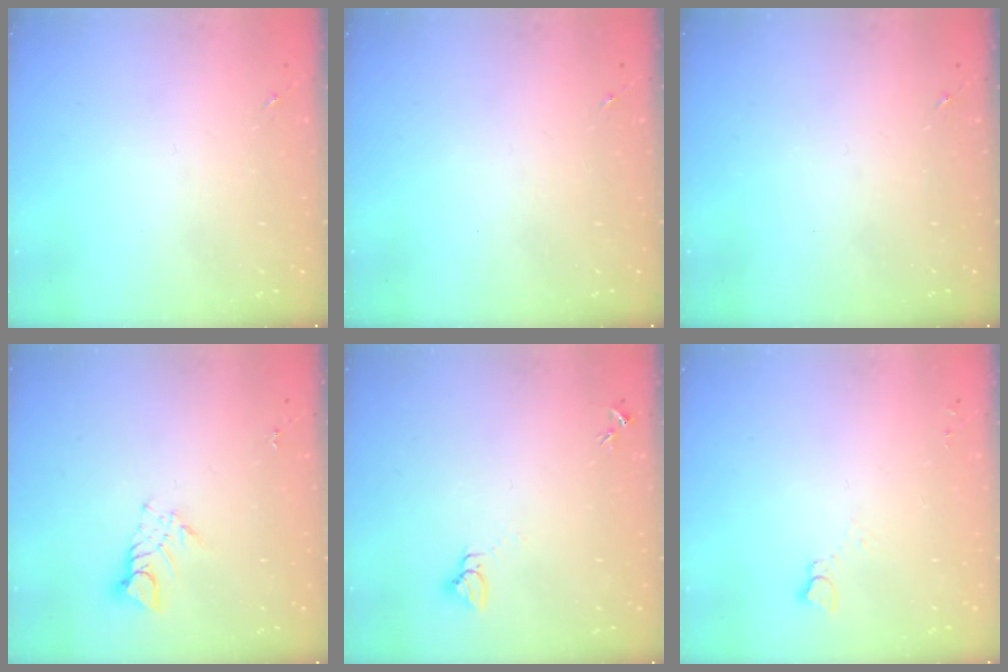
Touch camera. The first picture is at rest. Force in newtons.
{"total": 0.0}
{"total": 0.0}
{"total": 5.8, "press": 5.8, "slide": 0.3}
{"total": 2.7, "press": 2.7, "slide": 0.1}
{"total": 2.5, "press": 2.5, "slide": 0.1}